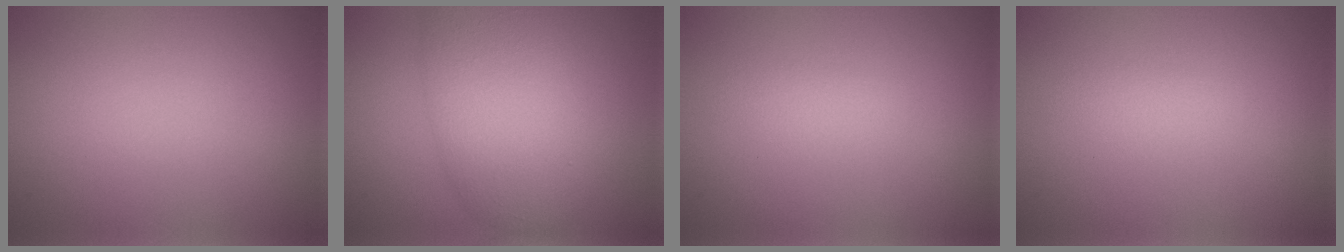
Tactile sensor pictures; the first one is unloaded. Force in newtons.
{"total": 7.7, "press": 7.7, "slide": 0.3}
{"total": 0.8, "press": 0.8, "slide": 0.0}
{"total": 0.8, "press": 0.8, "slide": 0.0}